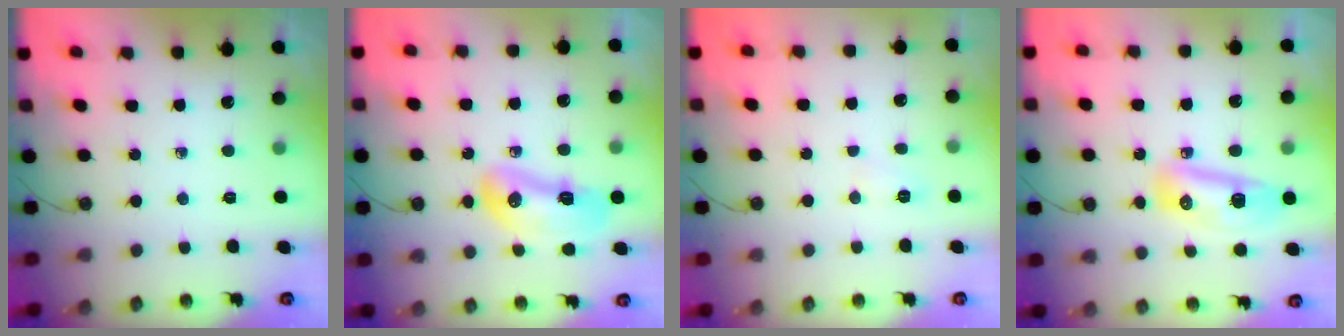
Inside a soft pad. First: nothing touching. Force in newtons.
{"total": 11.3, "press": 11.2, "slide": 1.1}
{"total": 5.9, "press": 5.9, "slide": 0.6}
{"total": 10.2, "press": 10.0, "slide": 1.8}